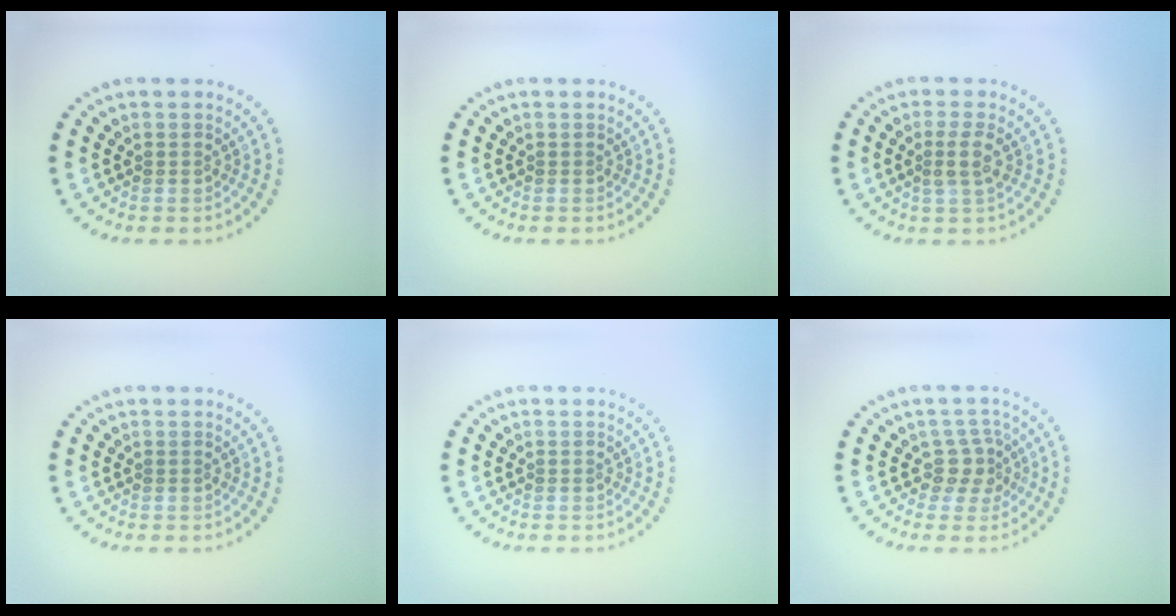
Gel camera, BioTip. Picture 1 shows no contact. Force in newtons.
{"total": 0.0}
{"total": 2.0, "press": 1.6, "slide": 1.1}
{"total": 0.0}
{"total": 0.0}
{"total": 2.3, "press": 1.7, "slide": 1.6}